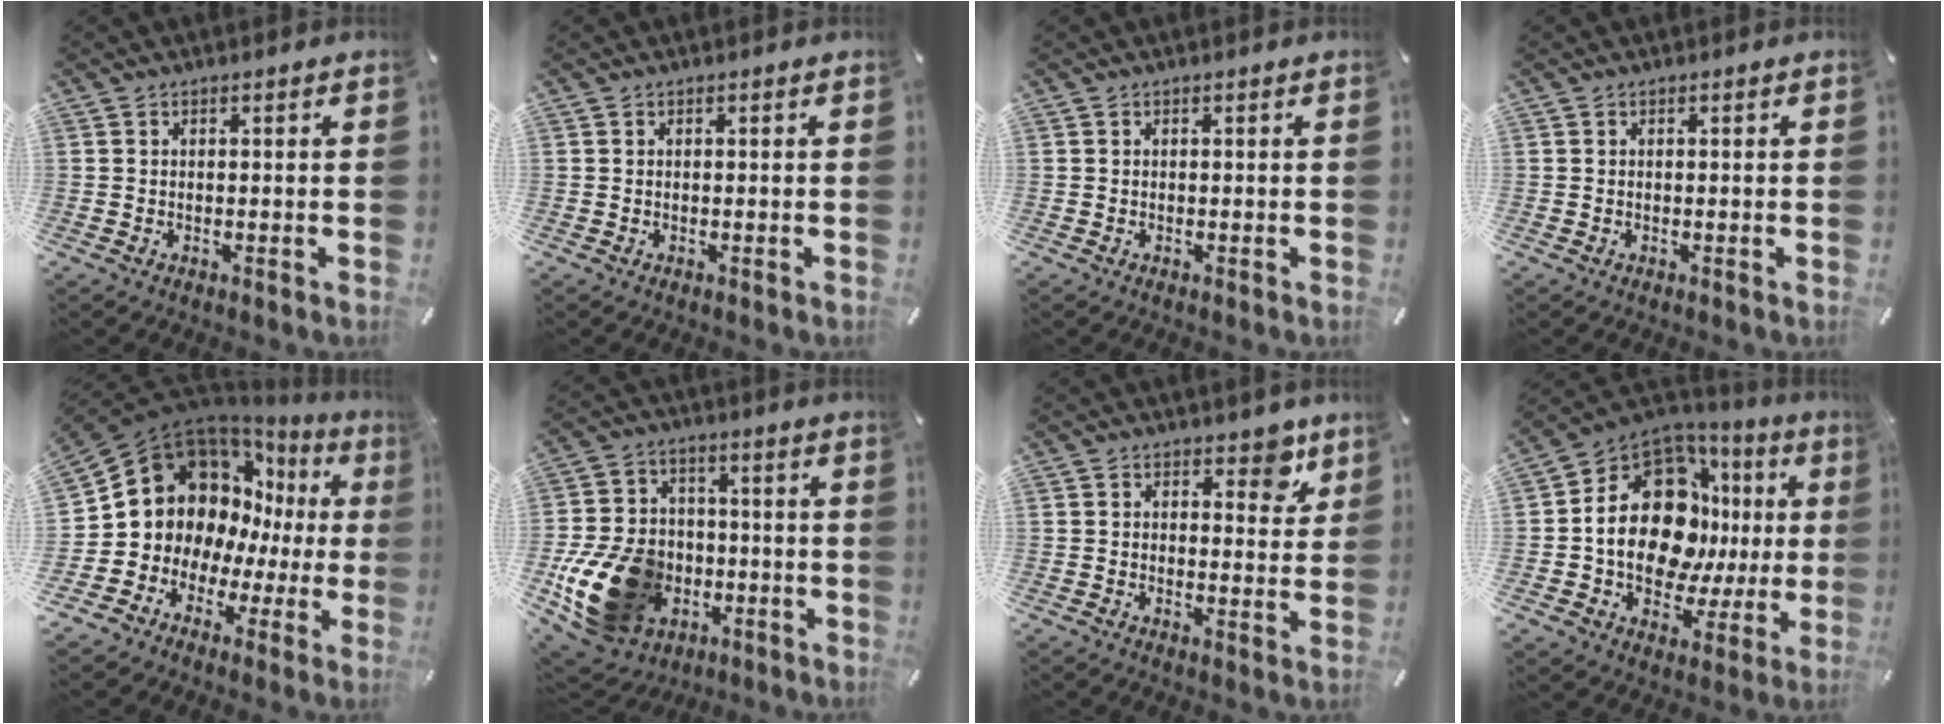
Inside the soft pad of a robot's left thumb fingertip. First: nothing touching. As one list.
[{"total": 0.0}, {"total": 0.0}, {"total": 0.0}, {"total": 14.6, "force": [5.1, 12.5, 5.6], "torque": [-0.096, -0.059, 0.109]}, {"total": 18.9, "force": [-6.0, 14.3, 10.8], "torque": [-0.201, 0.029, -0.089]}, {"total": 6.1, "force": [3.7, 3.6, 3.2], "torque": [-0.017, -0.018, 0.057]}, {"total": 19.7, "force": [2.9, 14.0, 13.6], "torque": [-0.243, -0.025, 0.051]}]